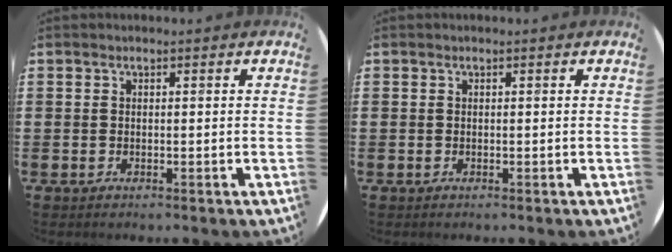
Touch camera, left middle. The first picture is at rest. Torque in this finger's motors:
{"motor_torque": [0.13, -0.15, 0.05, 0.01]}